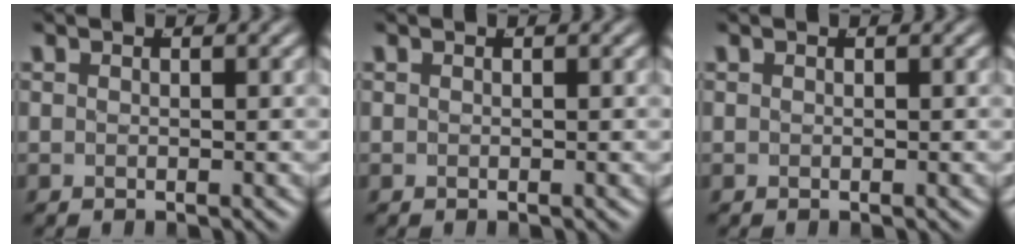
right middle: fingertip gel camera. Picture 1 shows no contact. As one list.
[{"total": 0.0}, {"total": 0.0}]